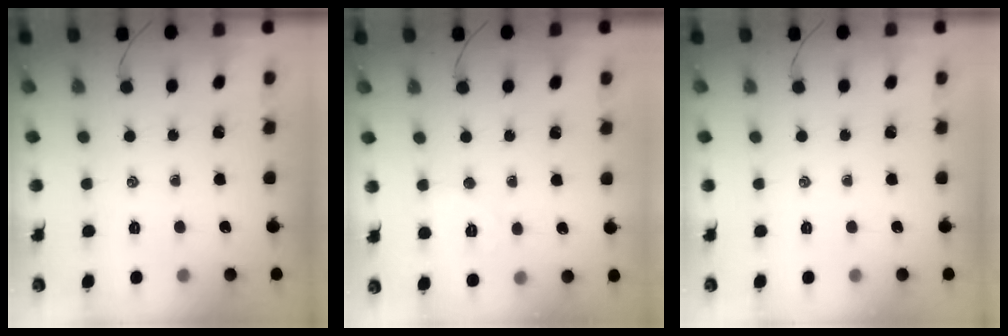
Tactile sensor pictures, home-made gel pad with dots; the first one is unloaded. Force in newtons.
{"total": 5.4, "press": 5.3, "slide": 0.8}
{"total": 0.0}